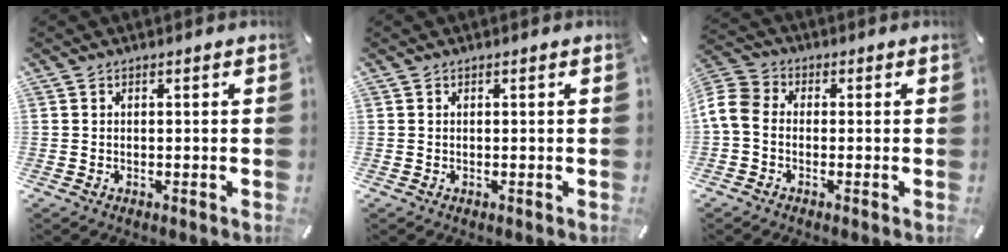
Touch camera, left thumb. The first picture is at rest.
{"total": 0.0}
{"total": 6.0, "force": [-1.4, 4.4, 3.9], "torque": [-0.095, 0.008, -0.026]}